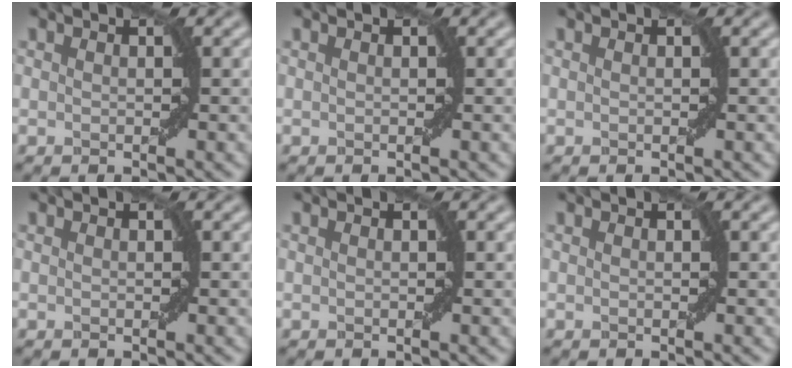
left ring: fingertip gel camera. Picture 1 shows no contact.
{"total": 0.0}
{"total": 0.0}
{"total": 0.0}
{"total": 0.0}
{"total": 0.0}